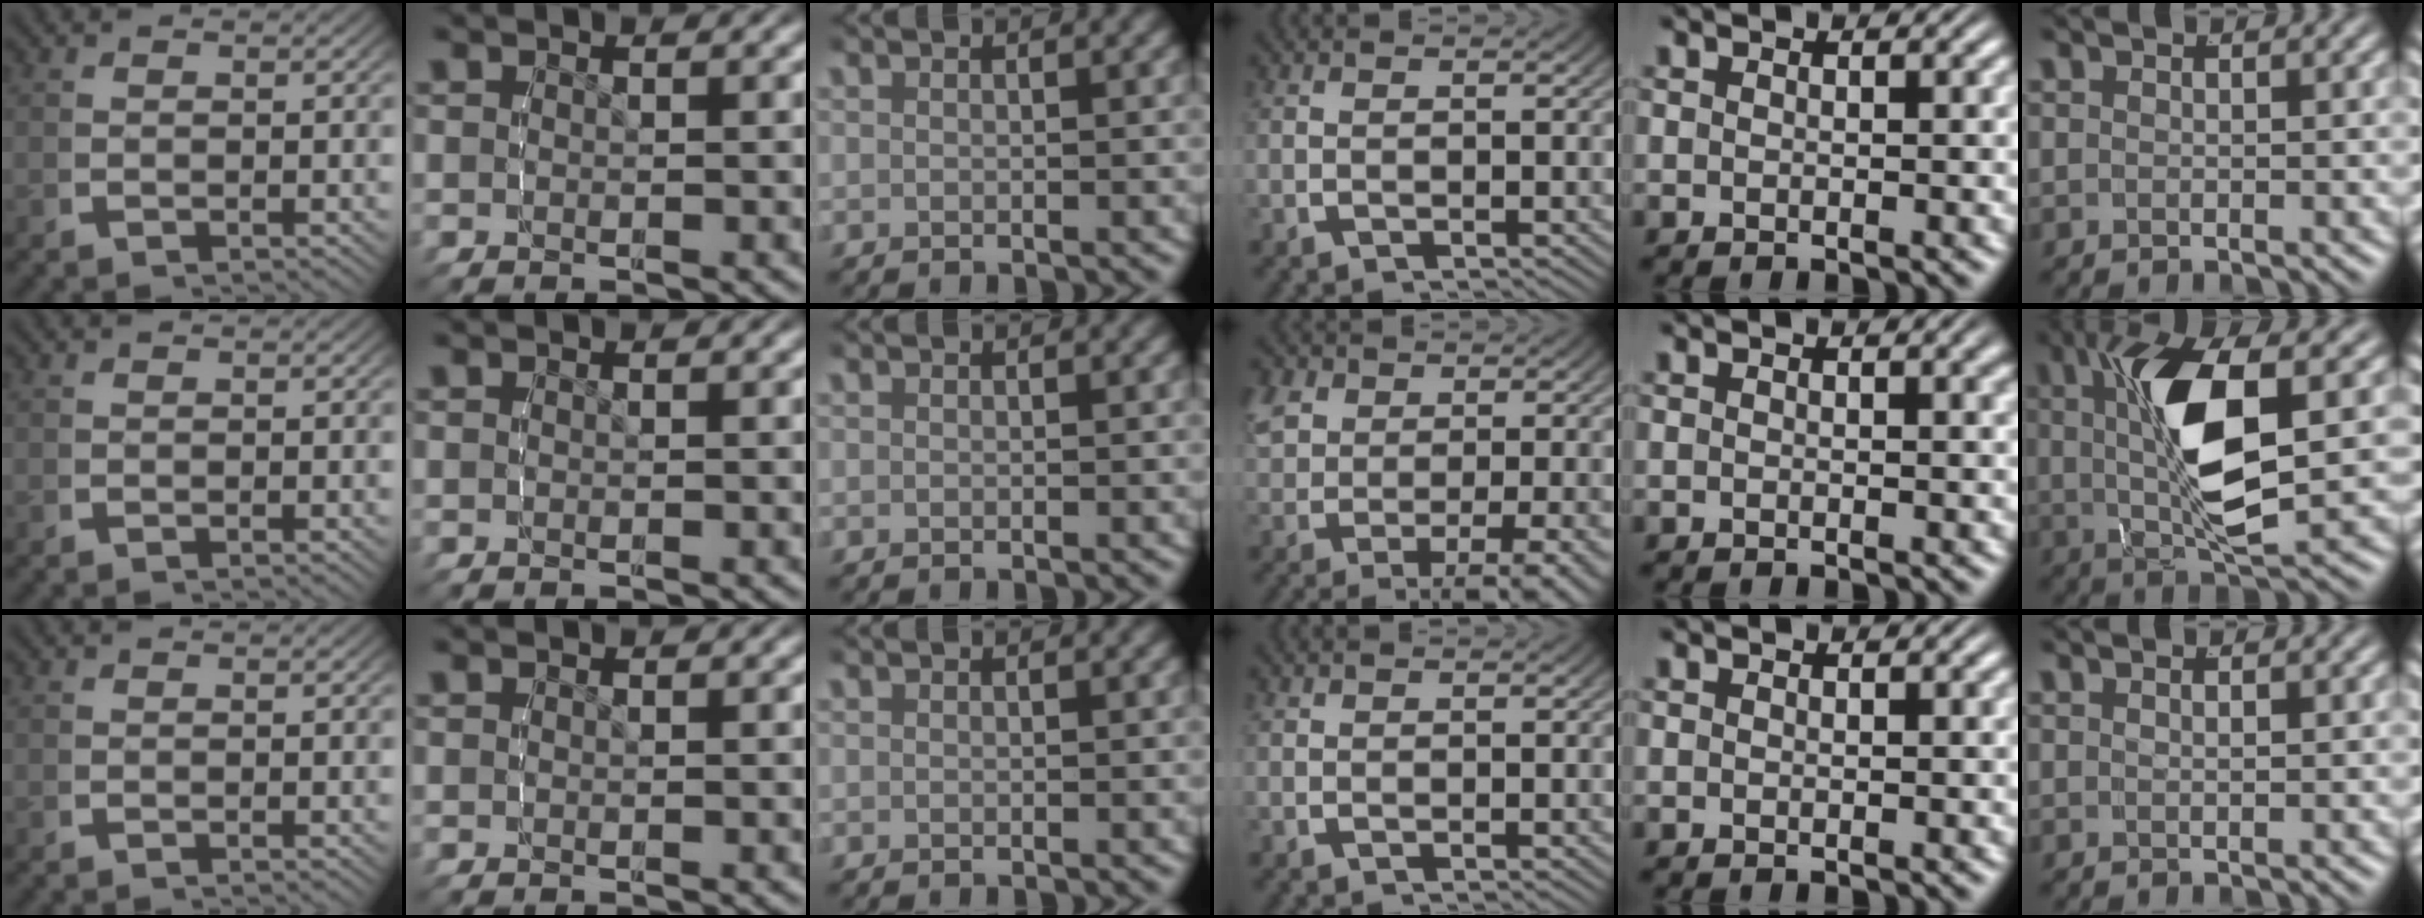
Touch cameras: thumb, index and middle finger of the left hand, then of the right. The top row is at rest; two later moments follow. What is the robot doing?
{"motion": "lift_and_place", "object": "glasses"}